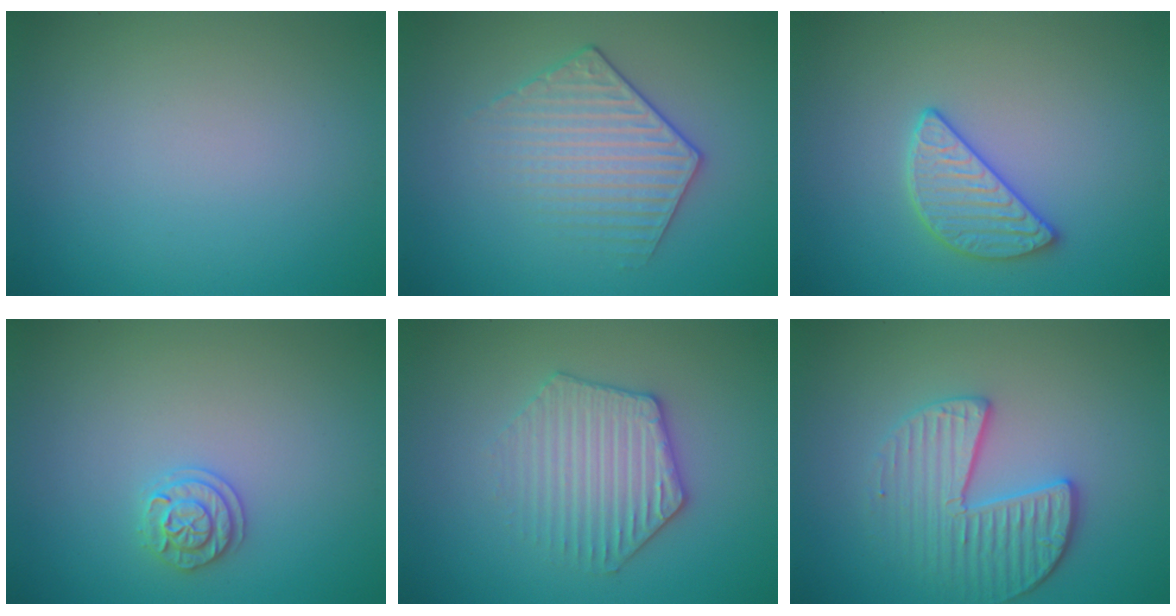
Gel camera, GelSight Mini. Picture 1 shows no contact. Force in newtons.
{"total": 3.5, "press": 3.2, "slide": 1.4}
{"total": 2.8, "press": 2.7, "slide": 0.7}
{"total": 1.8, "press": 1.8, "slide": 0.5}
{"total": 3.8, "press": 3.7, "slide": 1.2}
{"total": 3.6, "press": 3.4, "slide": 1.2}